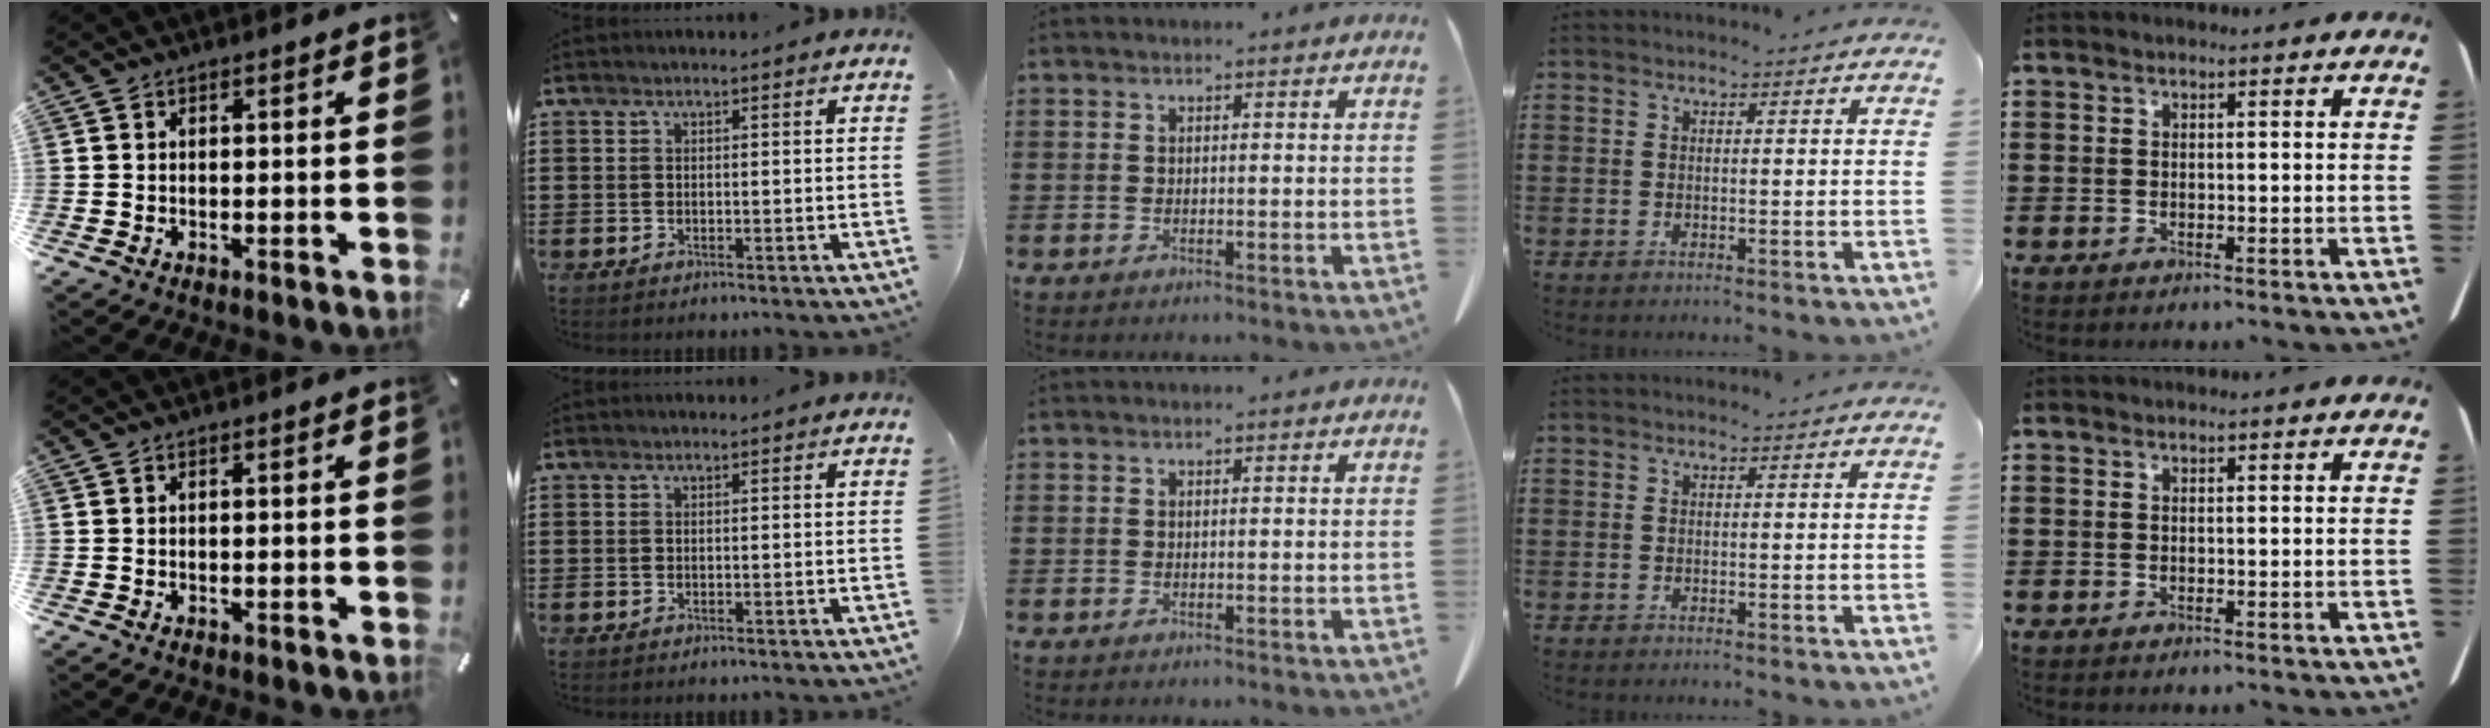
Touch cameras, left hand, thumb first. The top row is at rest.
{}